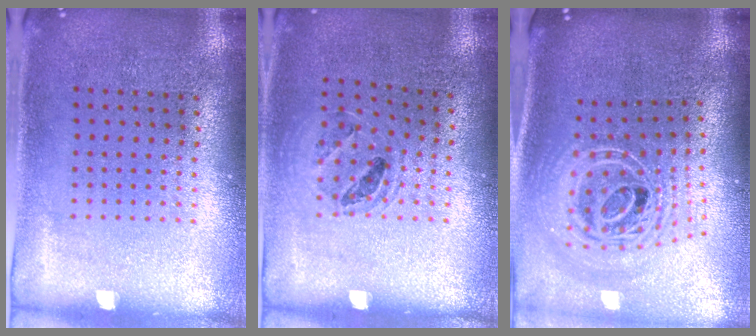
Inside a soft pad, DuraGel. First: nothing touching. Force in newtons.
{"total": 1.0, "press": 0.9, "slide": 0.2}
{"total": 2.8, "press": 2.0, "slide": 2.0}